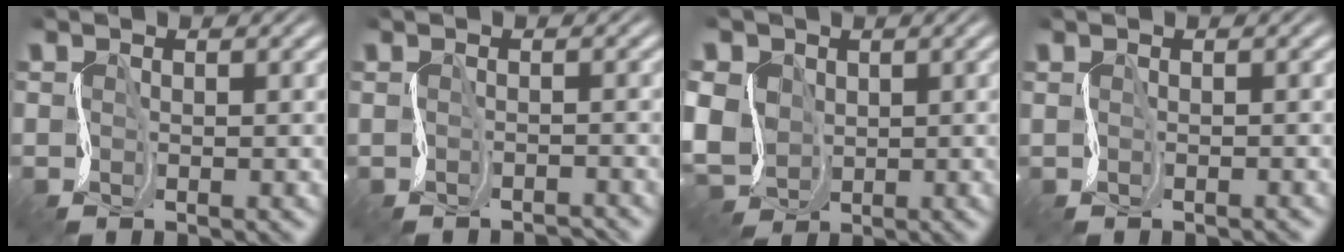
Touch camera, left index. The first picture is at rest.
{"total": 1.5, "force": [-1.4, 0.1, 0.6], "torque": [-0.012, -0.012, -0.029]}
{"total": 6.4, "force": [0.3, 5.4, 3.4], "torque": [-0.081, 0.010, -0.016]}
{"total": 0.7, "force": [0.0, 0.3, 0.7], "torque": [-0.013, -0.006, -0.009]}